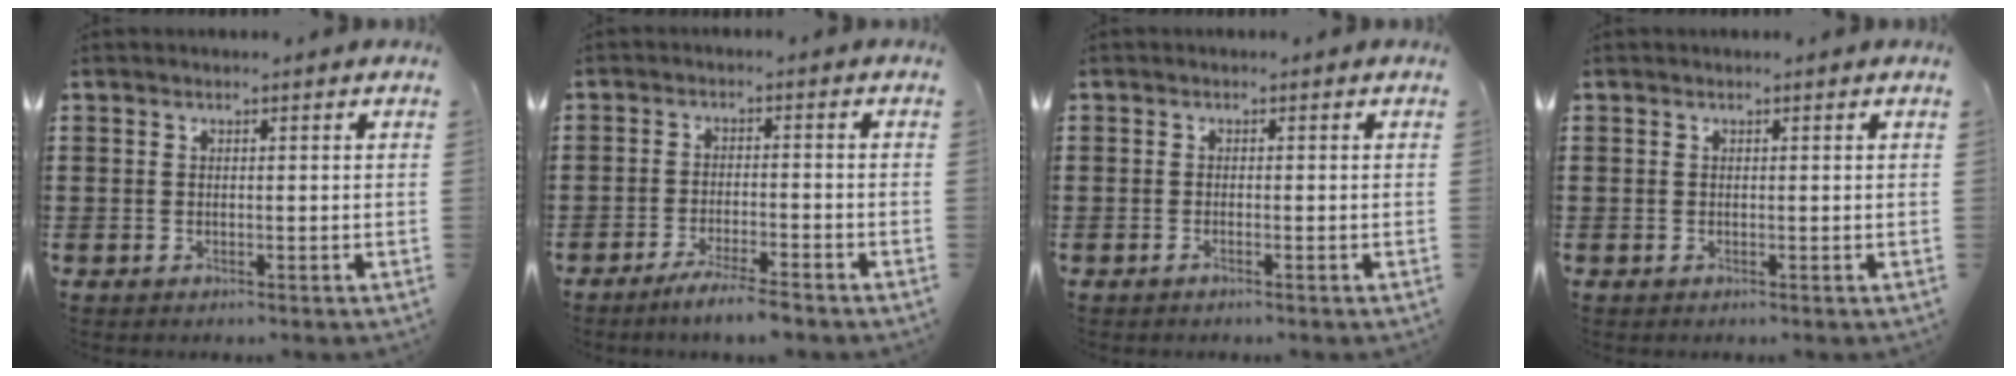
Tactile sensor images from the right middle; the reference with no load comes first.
{"total": 4.2, "force": [-3.6, -0.2, 2.2], "torque": [-0.042, -0.007, -0.067]}
{"total": 0.5, "force": [-0.4, 0.0, 0.4], "torque": [-0.008, -0.002, -0.007]}
{"total": 0.0}